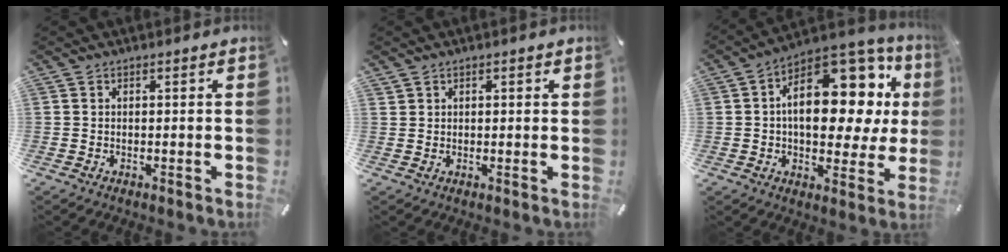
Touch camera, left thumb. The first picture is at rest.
{"total": 1.1, "force": [0.7, 0.9, 0.2], "torque": [0.005, -0.003, 0.012]}
{"total": 21.3, "force": [6.0, 12.3, 16.3], "torque": [-0.216, -0.044, 0.101]}